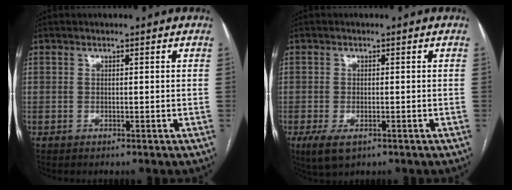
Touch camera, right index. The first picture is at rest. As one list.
[{"total": 4.4, "force": [-2.1, 2.0, 3.3], "torque": [-0.068, -0.009, -0.030]}]